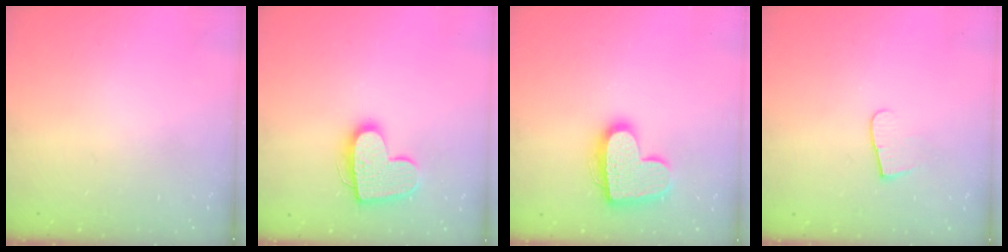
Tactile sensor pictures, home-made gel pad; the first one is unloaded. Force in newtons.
{"total": 14.5, "press": 14.5, "slide": 0.9}
{"total": 16.4, "press": 16.4, "slide": 1.2}
{"total": 5.7, "press": 5.7, "slide": 0.5}